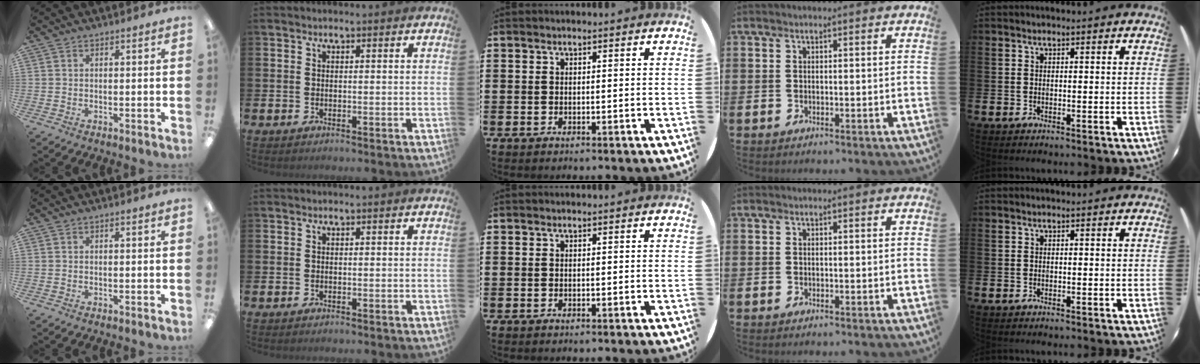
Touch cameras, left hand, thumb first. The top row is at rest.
{}